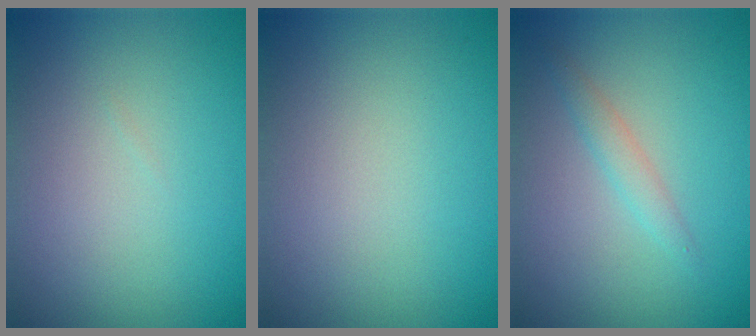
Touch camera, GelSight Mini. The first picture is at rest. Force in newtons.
{"total": 0.0}
{"total": 1.4, "press": 1.4, "slide": 0.1}